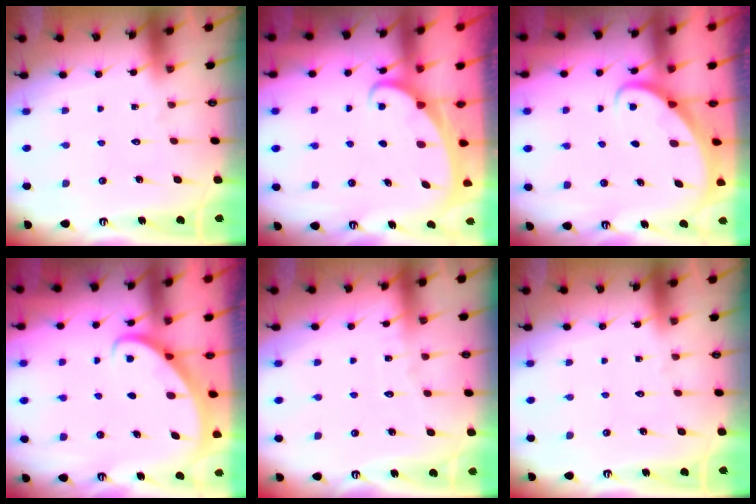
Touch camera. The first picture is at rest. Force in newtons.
{"total": 1.8, "press": 1.8, "slide": 0.1}
{"total": 2.2, "press": 2.2, "slide": 0.2}
{"total": 2.7, "press": 2.7, "slide": 0.2}
{"total": 2.1, "press": 2.1, "slide": 0.1}
{"total": 0.0}